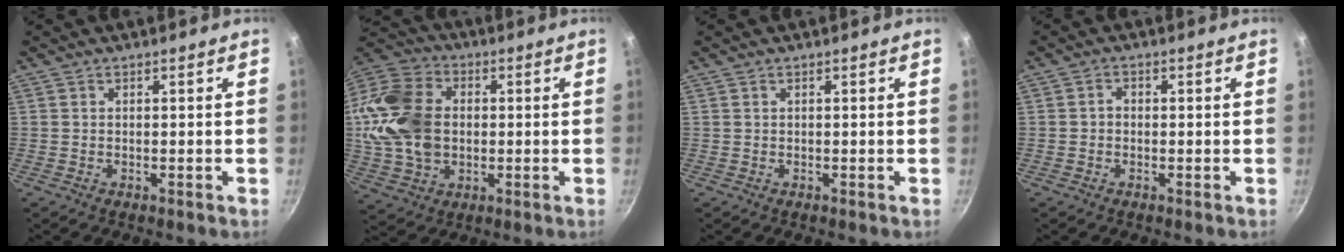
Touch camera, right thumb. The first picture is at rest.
{"total": 18.4, "force": [0.6, 13.5, 12.5], "torque": [-0.228, 0.019, 0.009]}
{"total": 0.0}
{"total": 1.5, "force": [-0.3, 1.2, 0.9], "torque": [-0.015, 0.008, -0.009]}